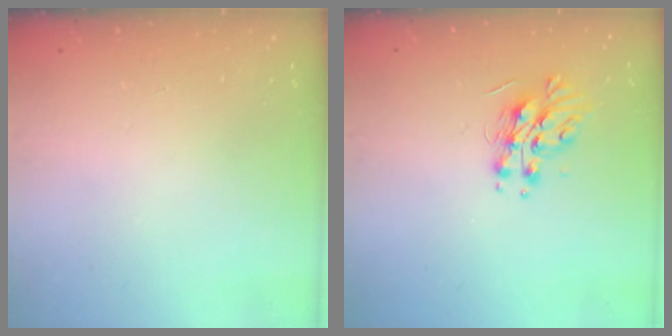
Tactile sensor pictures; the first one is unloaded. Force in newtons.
{"total": 11.1, "press": 11.1, "slide": 0.2}